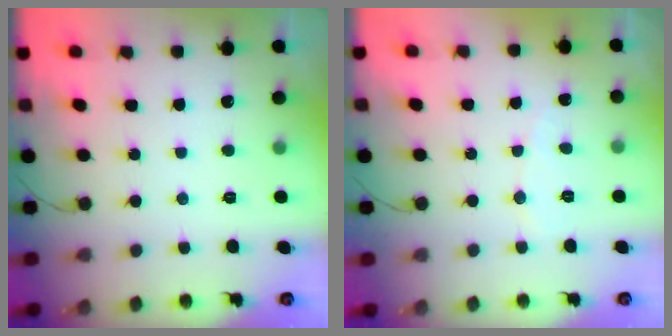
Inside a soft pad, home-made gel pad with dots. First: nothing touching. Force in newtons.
{"total": 3.0, "press": 2.9, "slide": 0.3}